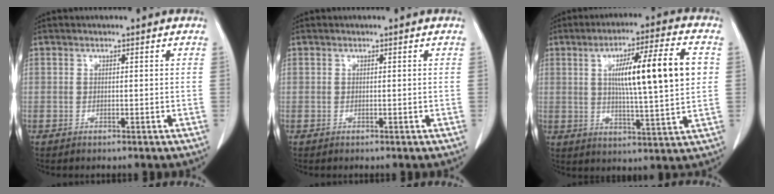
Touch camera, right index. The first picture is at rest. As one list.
[{"total": 0.0}, {"total": 14.9, "force": [2.6, 0.8, 14.6], "torque": [-0.234, 0.010, 0.041]}]